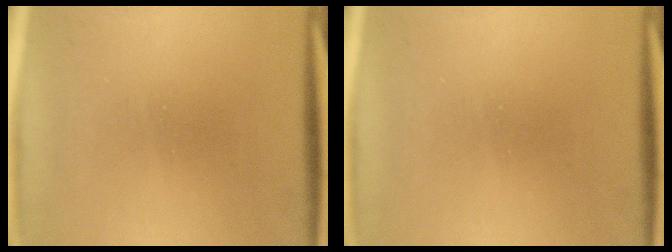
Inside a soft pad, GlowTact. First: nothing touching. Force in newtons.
{"total": 0.0}